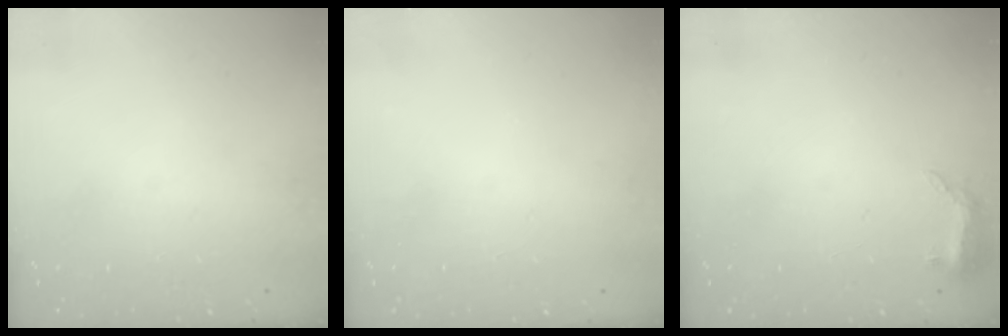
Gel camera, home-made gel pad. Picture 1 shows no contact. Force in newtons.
{"total": 0.0}
{"total": 5.7, "press": 5.6, "slide": 1.4}